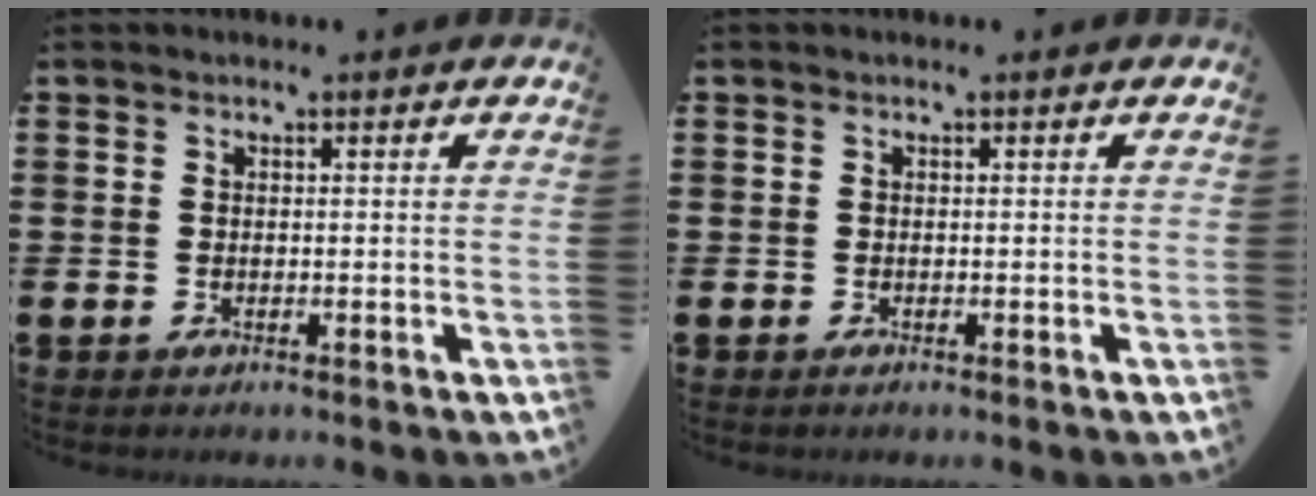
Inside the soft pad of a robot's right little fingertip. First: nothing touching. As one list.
[{"total": 0.0}]